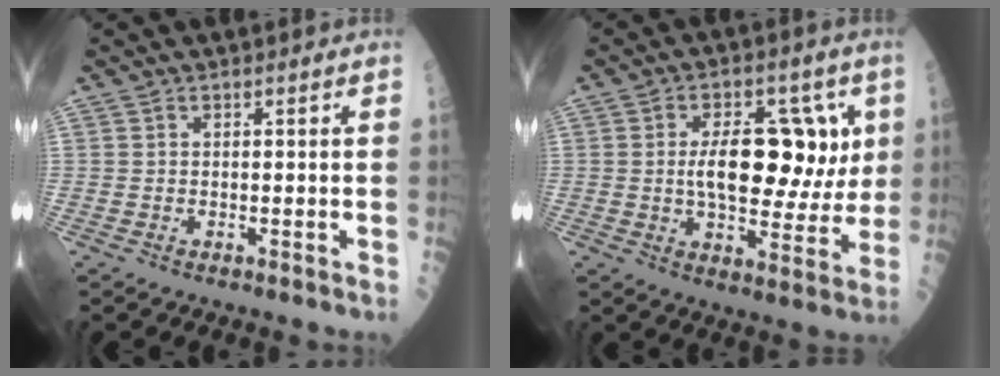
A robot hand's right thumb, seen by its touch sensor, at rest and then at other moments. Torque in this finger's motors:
{"motor_torque": [1.09, 1.13, 0.54, 0.02, 0.08]}